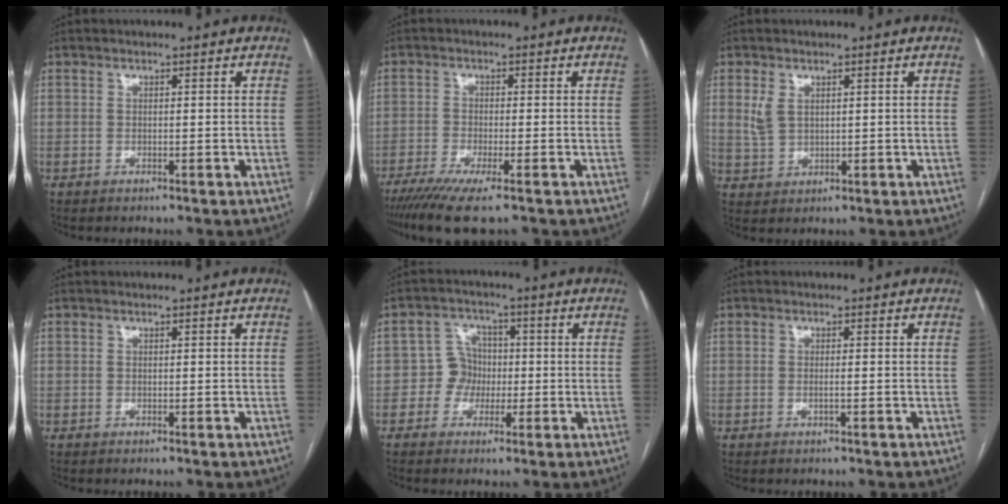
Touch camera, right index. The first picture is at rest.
{"total": 7.8, "force": [-5.6, 0.5, 5.4], "torque": [-0.086, -0.018, -0.093]}
{"total": 3.0, "force": [1.1, 1.9, 2.1], "torque": [-0.049, 0.007, 0.031]}
{"total": 0.0}
{"total": 4.6, "force": [-0.8, 4.4, 1.4], "torque": [-0.023, 0.020, -0.015]}
{"total": 0.7, "force": [-0.3, -0.1, 0.6], "torque": [-0.010, 0.002, -0.005]}